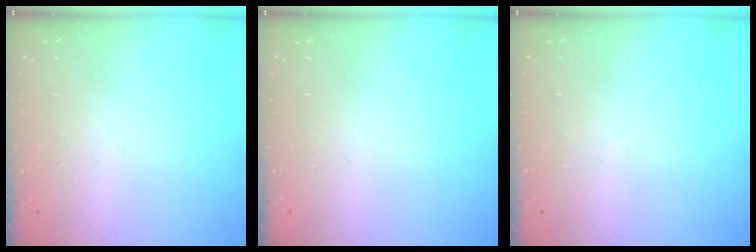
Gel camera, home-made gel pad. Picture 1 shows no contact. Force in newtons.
{"total": 0.0}
{"total": 0.0}